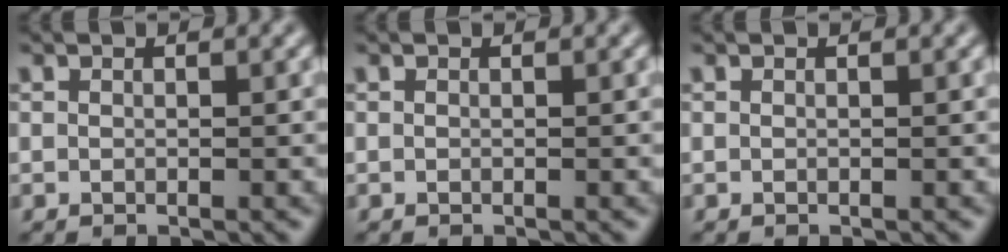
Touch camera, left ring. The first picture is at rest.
{"total": 0.0}
{"total": 0.0}